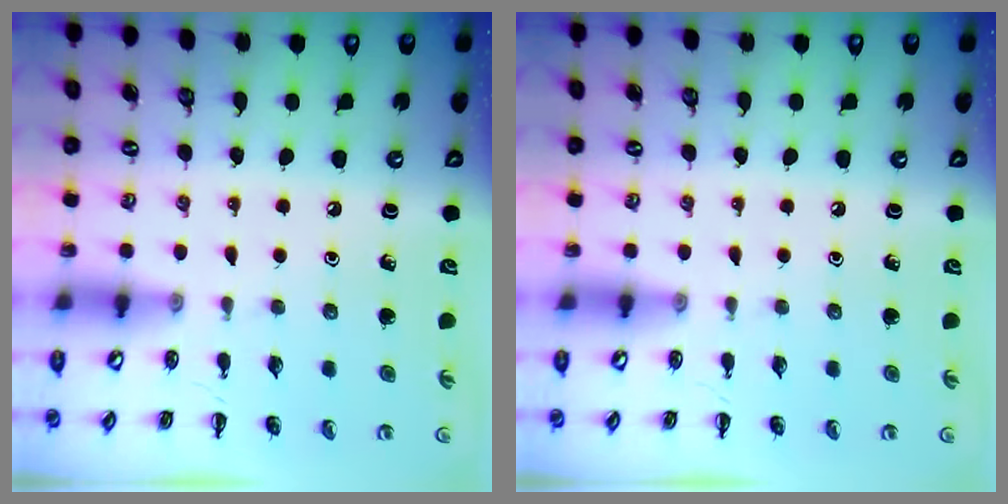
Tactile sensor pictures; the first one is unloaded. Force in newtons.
{"total": 0.0}